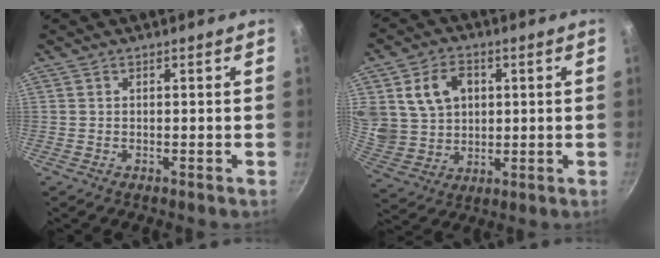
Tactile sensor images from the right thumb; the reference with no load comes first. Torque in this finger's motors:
{"motor_torque": [-0.81, 1.25, 0.69, 0.97, 0.12]}